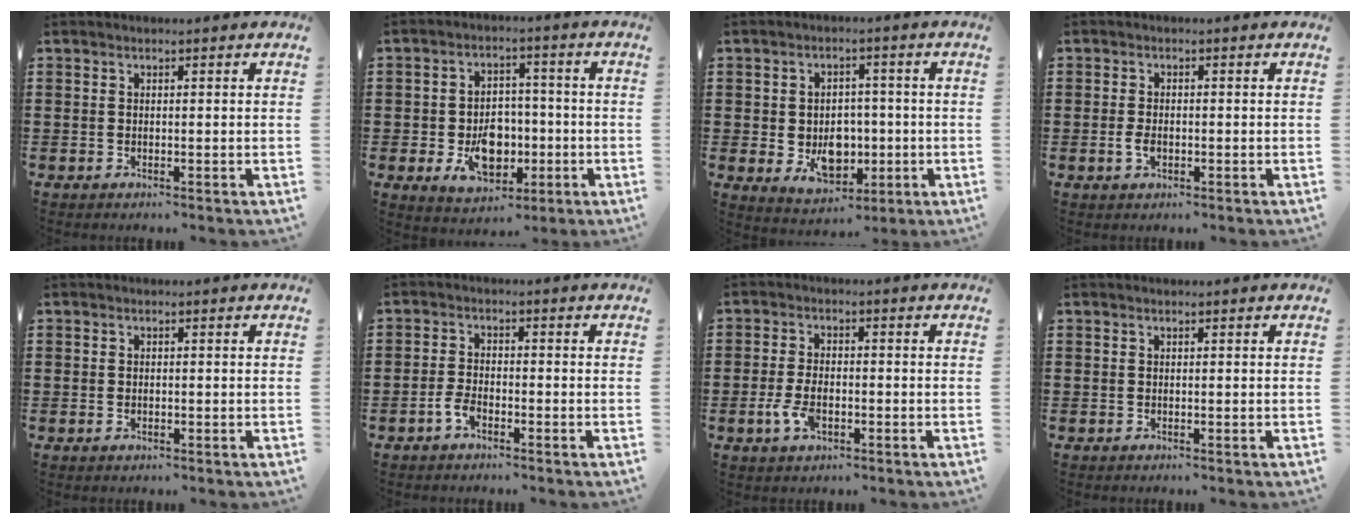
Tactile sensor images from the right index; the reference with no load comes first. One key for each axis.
{"total": 8.0, "fx": -1.8, "fy": 5.7, "fz": 5.4, "tx": -0.079, "ty": 0.004, "tz": -0.028}
{"total": 6.4, "fx": -0.8, "fy": 5.1, "fz": 3.8, "tx": -0.053, "ty": 0.004, "tz": -0.012}
{"total": 2.1, "fx": -0.6, "fy": 1.2, "fz": 1.7, "tx": -0.040, "ty": -0.002, "tz": -0.012}
{"total": 0.6, "fx": -0.2, "fy": 0.3, "fz": 0.5, "tx": -0.012, "ty": -0.004, "tz": -0.002}
{"total": 2.7, "fx": -1.7, "fy": 1.3, "fz": 1.7, "tx": -0.047, "ty": 0.000, "tz": -0.038}
{"total": 4.3, "fx": -1.7, "fy": 2.1, "fz": 3.4, "tx": -0.080, "ty": -0.006, "tz": -0.032}
{"total": 0.0}